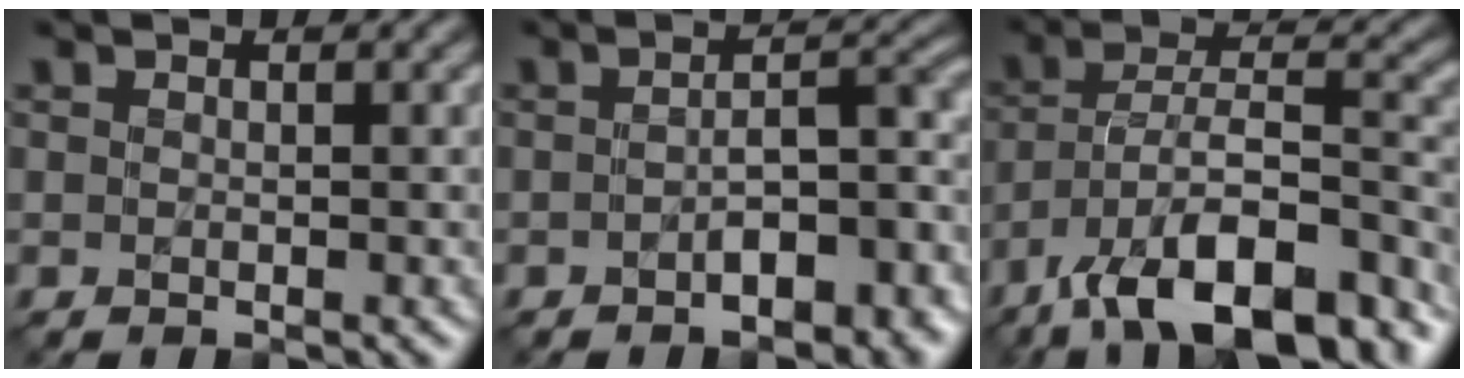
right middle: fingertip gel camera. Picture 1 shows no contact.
{"total": 6.6, "force": [-3.0, 2.7, 5.2], "torque": [-0.066, 0.008, -0.045]}
{"total": 13.7, "force": [-9.5, 4.9, 8.5], "torque": [-0.148, 0.012, -0.158]}